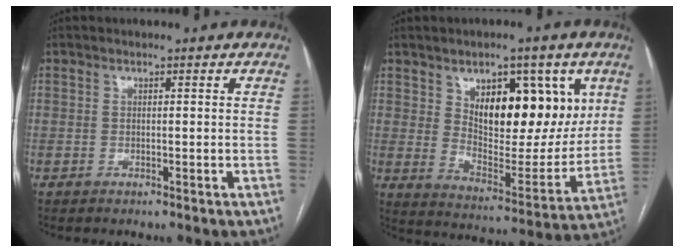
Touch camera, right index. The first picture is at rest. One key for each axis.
{"total": 16.1, "fx": 6.3, "fy": 7.0, "fz": 13.0, "tx": -0.174, "ty": 0.004, "tz": 0.112}